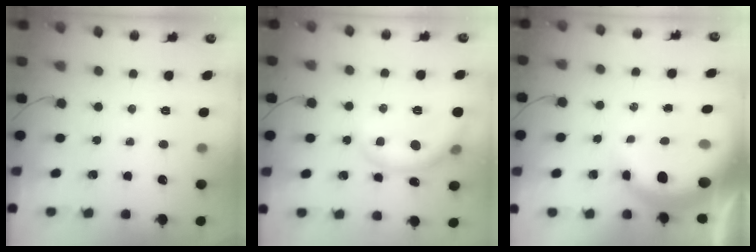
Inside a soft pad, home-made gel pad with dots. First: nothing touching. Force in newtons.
{"total": 8.8, "press": 8.8, "slide": 0.2}
{"total": 9.0, "press": 8.7, "slide": 2.1}